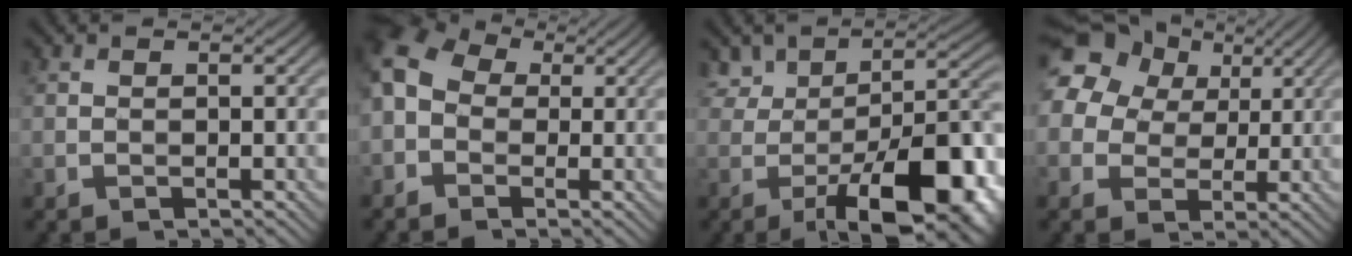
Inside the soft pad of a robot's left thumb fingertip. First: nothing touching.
{"total": 8.8, "force": [-0.6, 7.0, 5.3], "torque": [-0.155, 0.002, -0.031]}
{"total": 14.6, "force": [-4.7, 6.8, 12.0], "torque": [-0.162, -0.005, -0.077]}
{"total": 15.9, "force": [6.5, 12.4, 7.6], "torque": [-0.214, 0.042, 0.123]}